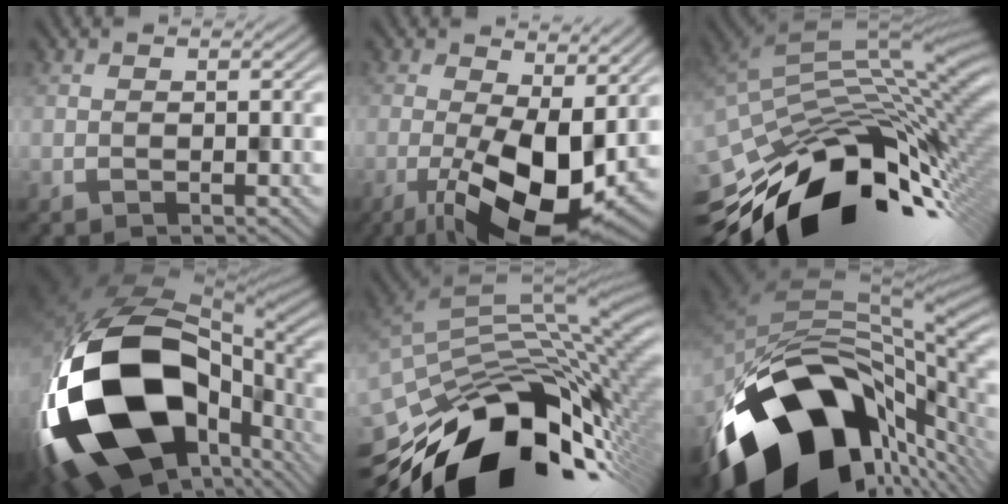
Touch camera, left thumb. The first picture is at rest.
{"total": 11.9, "force": [-2.1, 4.9, 10.7], "torque": [-0.190, -0.016, -0.027]}
{"total": 14.6, "force": [-6.8, 7.8, 10.3], "torque": [-0.182, -0.022, -0.116]}
{"total": 21.4, "force": [-5.4, 13.0, 16.2], "torque": [-0.365, -0.080, -0.046]}
{"total": 16.1, "force": [-7.8, 9.1, 10.8], "torque": [-0.200, -0.034, -0.126]}
{"total": 18.4, "force": [-7.6, 11.5, 12.2], "torque": [-0.221, -0.059, -0.107]}